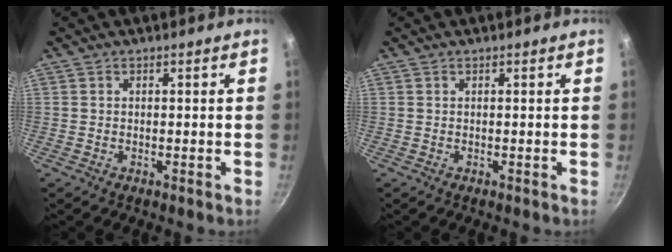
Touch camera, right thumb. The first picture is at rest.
{"total": 0.0}